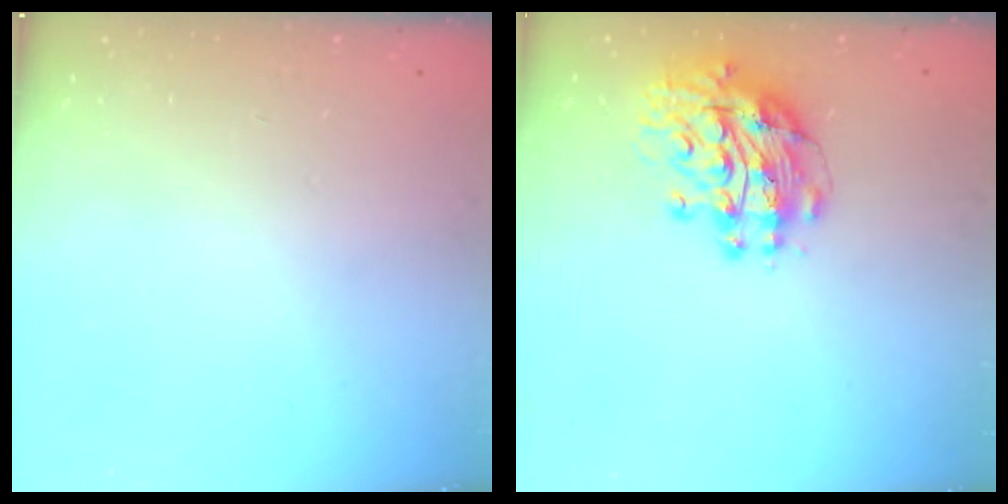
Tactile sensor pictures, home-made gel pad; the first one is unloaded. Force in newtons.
{"total": 12.2, "press": 12.1, "slide": 1.1}